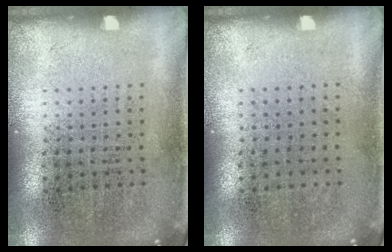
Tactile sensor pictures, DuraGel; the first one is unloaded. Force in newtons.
{"total": 0.0}